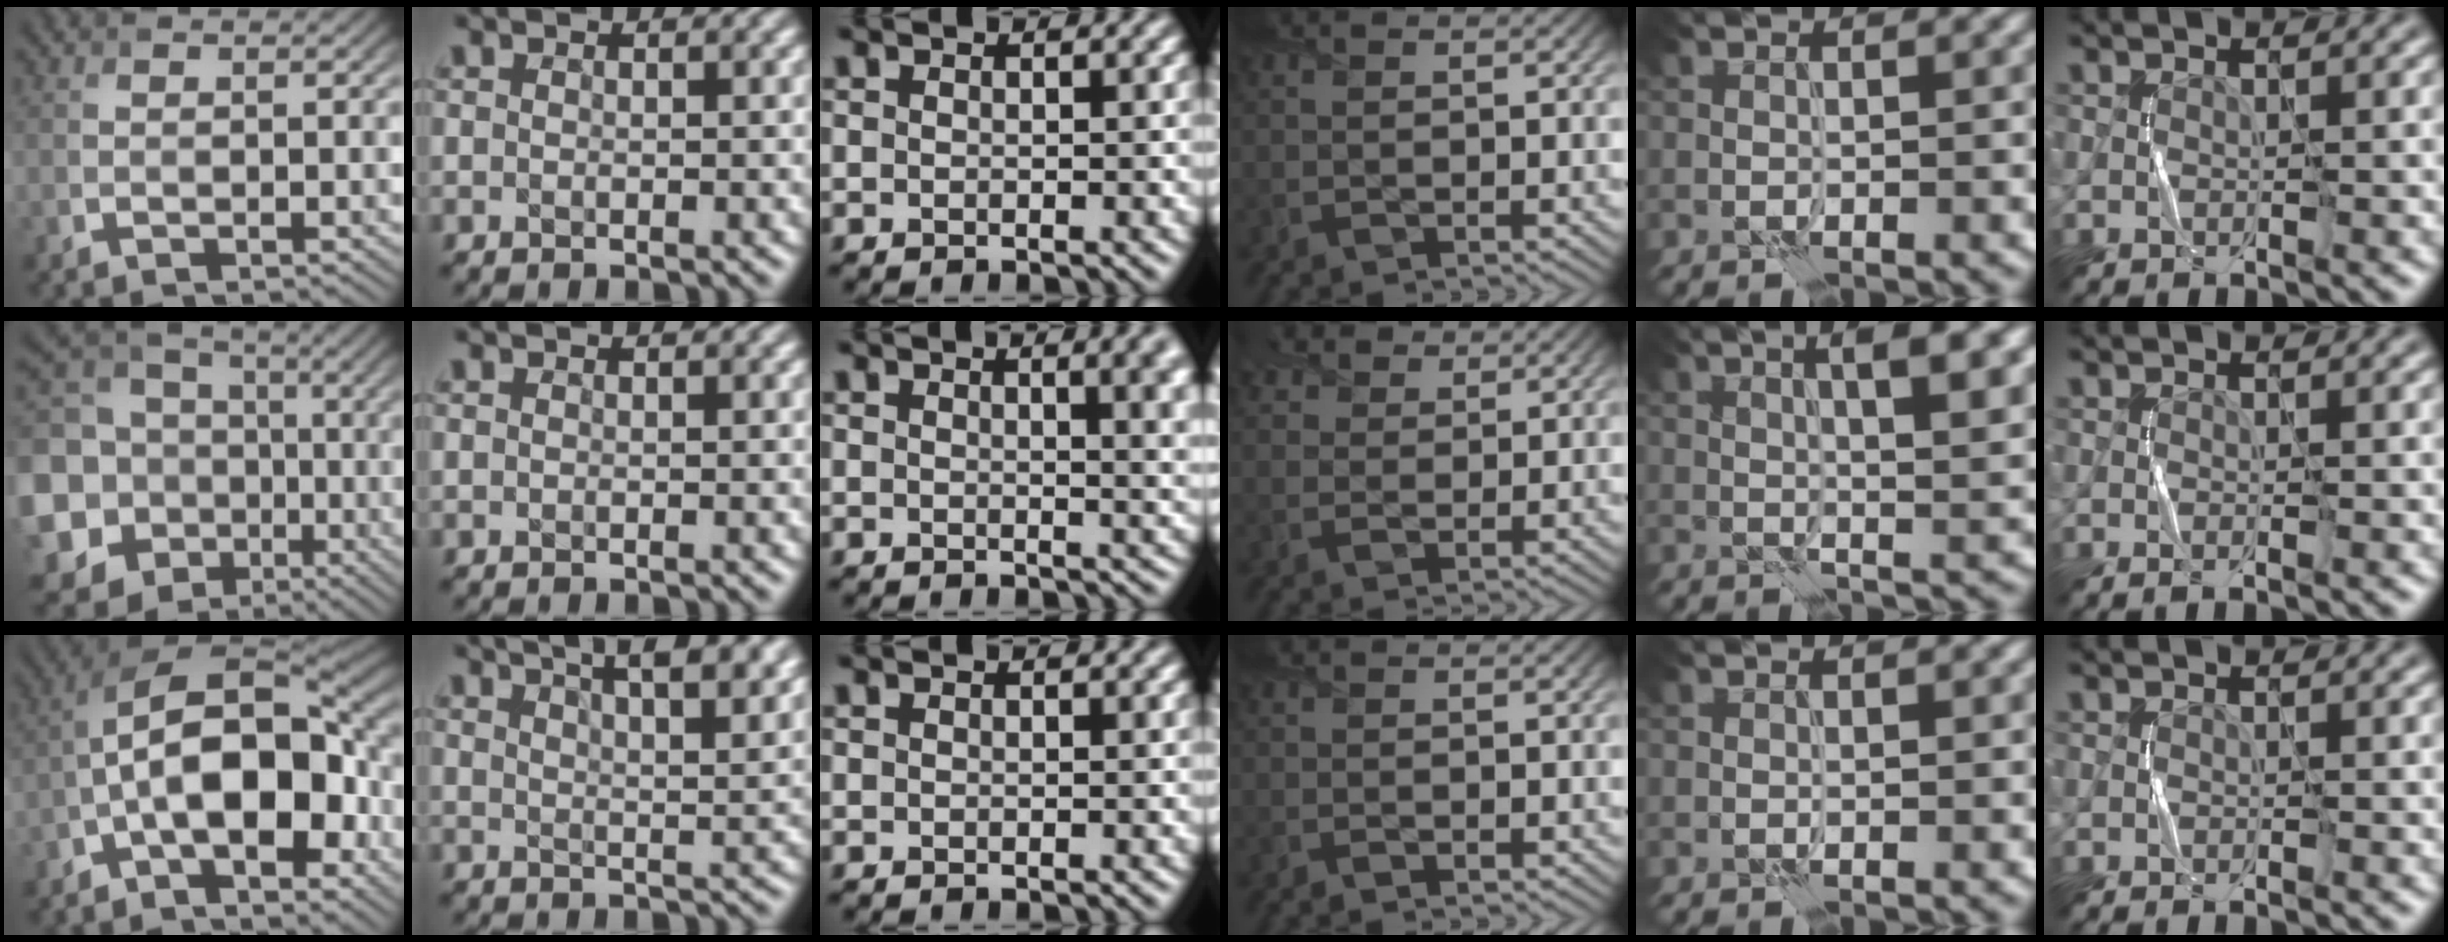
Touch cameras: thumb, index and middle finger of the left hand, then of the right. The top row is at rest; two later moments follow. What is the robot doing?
{"motion": "fold", "object": "scarf"}